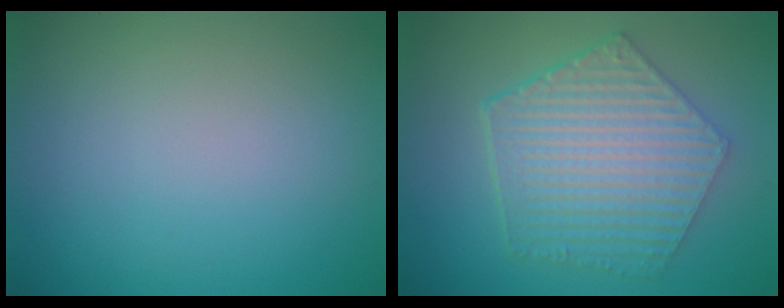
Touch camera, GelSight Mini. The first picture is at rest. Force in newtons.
{"total": 6.8, "press": 4.9, "slide": 4.7}